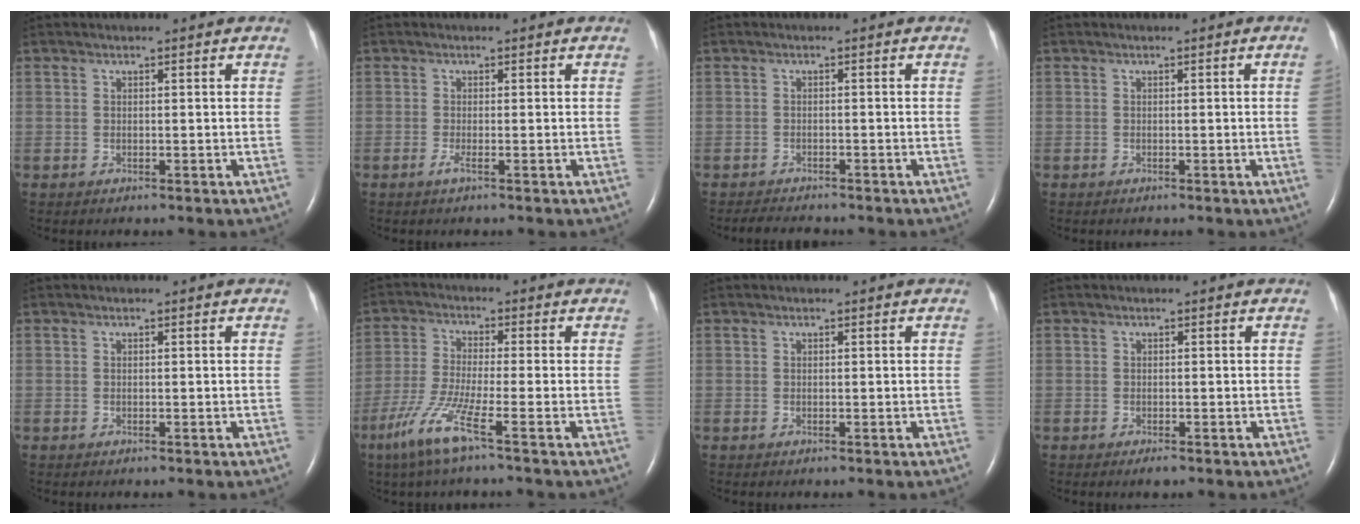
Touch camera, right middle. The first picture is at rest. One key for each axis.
{"total": 0.9, "fx": -0.5, "fy": -0.2, "fz": 0.8, "tx": -0.016, "ty": -0.002, "tz": -0.010}
{"total": 3.0, "fx": -2.8, "fy": 0.5, "fz": 1.0, "tx": -0.021, "ty": -0.012, "tz": -0.042}
{"total": 1.6, "fx": -0.2, "fy": -0.7, "fz": 1.4, "tx": -0.016, "ty": 0.000, "tz": -0.002}
{"total": 0.0}
{"total": 7.5, "fx": -4.3, "fy": -0.6, "fz": 6.2, "tx": -0.133, "ty": -0.022, "tz": -0.091}
{"total": 0.0}
{"total": 1.0, "fx": -0.7, "fy": 0.2, "fz": 0.7, "tx": -0.012, "ty": -0.003, "tz": -0.008}